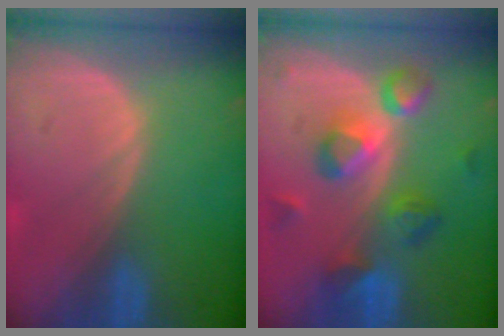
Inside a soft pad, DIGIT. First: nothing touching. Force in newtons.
{"total": 7.9, "press": 7.8, "slide": 1.1}